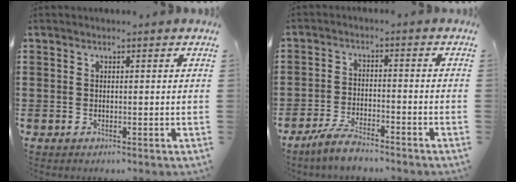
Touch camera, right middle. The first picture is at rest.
{"total": 4.6, "force": [-4.1, 0.7, 2.0], "torque": [-0.046, 0.000, -0.083]}